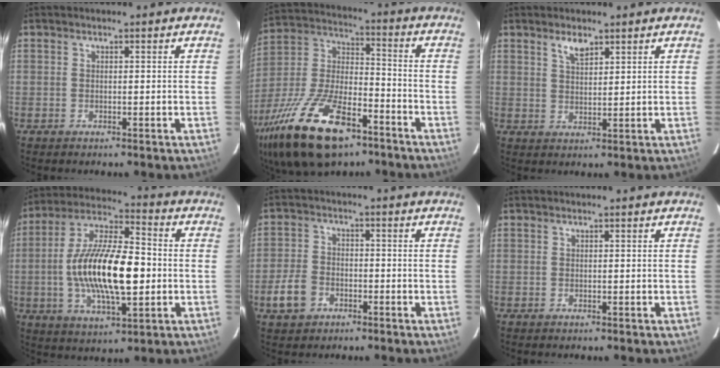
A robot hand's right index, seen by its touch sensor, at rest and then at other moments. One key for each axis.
{"total": 24.7, "fx": -14.9, "fy": 10.5, "fz": 16.6, "tx": -0.346, "ty": -0.021, "tz": -0.260}
{"total": 3.3, "fx": 2.3, "fy": 1.3, "fz": 2.0, "tx": -0.033, "ty": 0.004, "tz": 0.043}
{"total": 19.3, "fx": -2.1, "fy": 7.0, "fz": 17.9, "tx": -0.341, "ty": 0.003, "tz": -0.040}
{"total": 6.5, "fx": -3.2, "fy": 4.8, "fz": 3.1, "tx": -0.082, "ty": 0.010, "tz": -0.057}
{"total": 0.0}